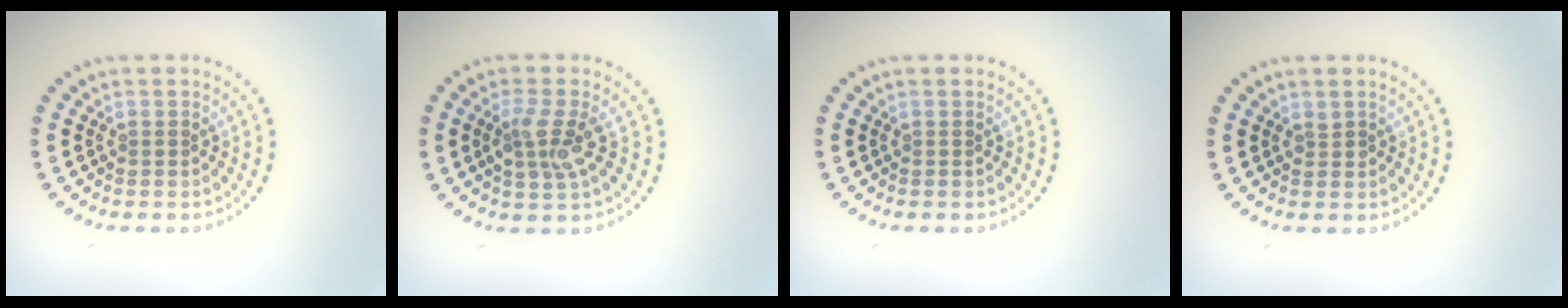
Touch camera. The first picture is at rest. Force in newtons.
{"total": 2.9, "press": 2.7, "slide": 1.0}
{"total": 0.0}
{"total": 0.5, "press": 0.5, "slide": 0.1}